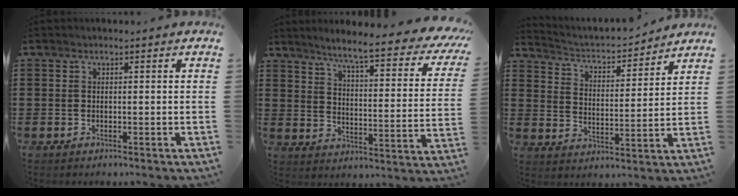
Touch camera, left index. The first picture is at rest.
{"total": 6.6, "force": [5.1, -0.2, 4.1], "torque": [-0.083, -0.047, 0.075]}
{"total": 2.8, "force": [2.7, 0.3, 0.7], "torque": [-0.031, -0.029, 0.036]}